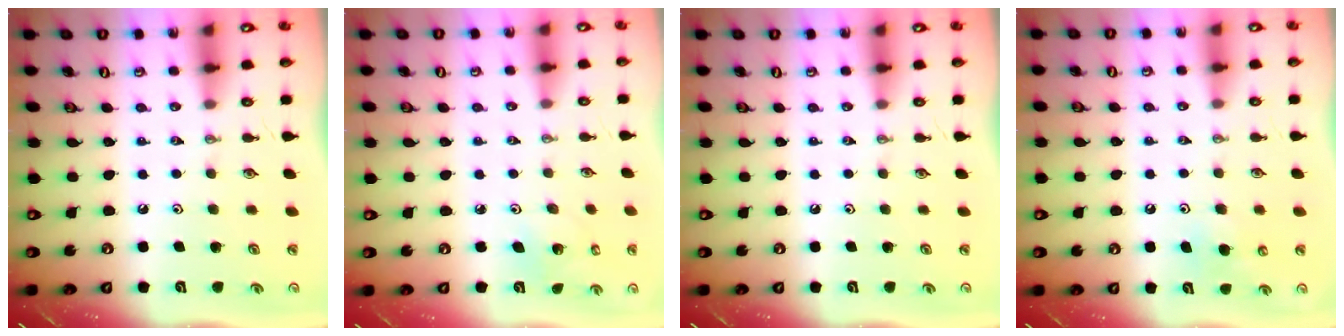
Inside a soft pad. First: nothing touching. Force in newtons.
{"total": 3.5, "press": 3.5, "slide": 0.3}
{"total": 0.0}
{"total": 6.9, "press": 6.9, "slide": 0.9}